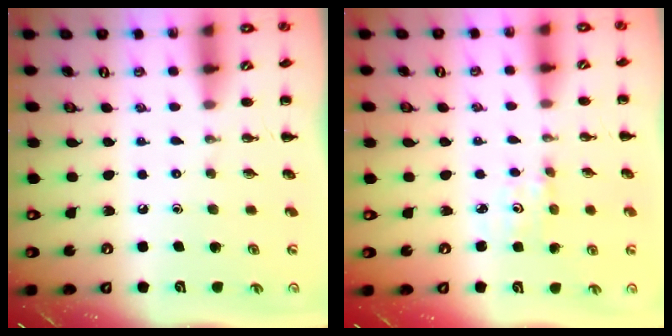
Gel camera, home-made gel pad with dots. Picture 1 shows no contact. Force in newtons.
{"total": 1.8, "press": 1.7, "slide": 0.6}